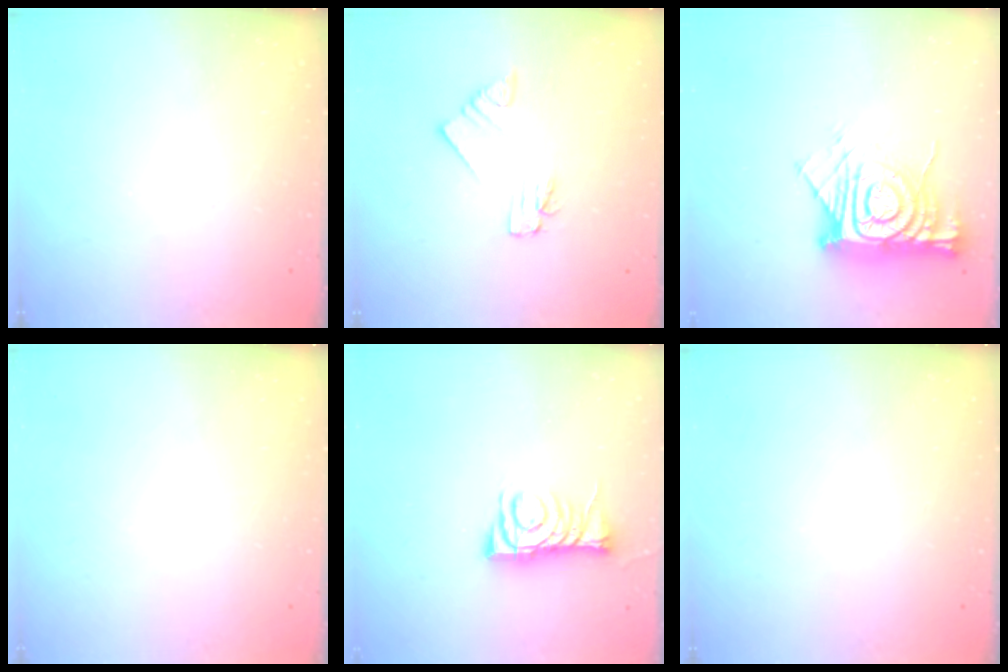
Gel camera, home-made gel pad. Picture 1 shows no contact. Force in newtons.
{"total": 2.0, "press": 2.0, "slide": 0.1}
{"total": 16.1, "press": 16.0, "slide": 1.6}
{"total": 0.0}
{"total": 8.8, "press": 8.8, "slide": 0.7}
{"total": 0.0}